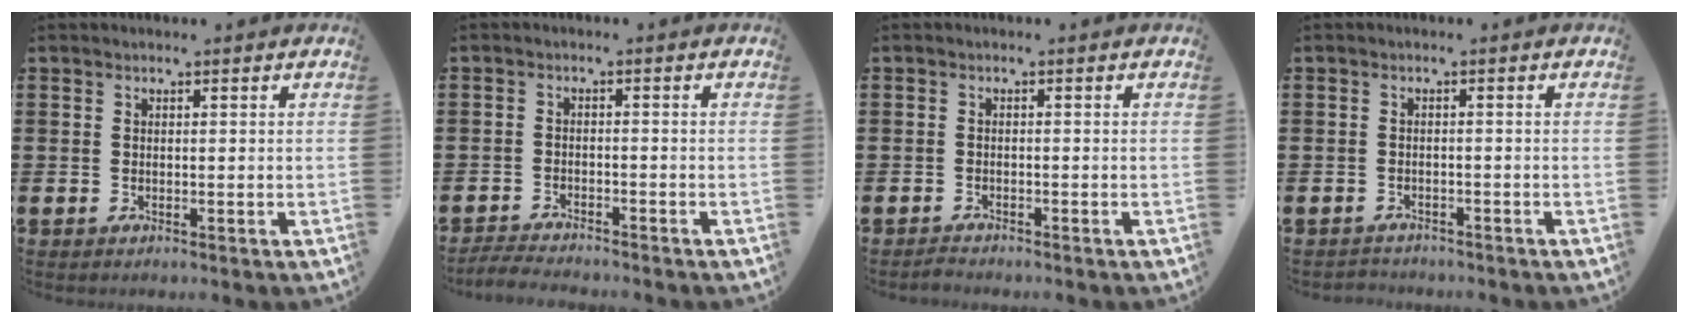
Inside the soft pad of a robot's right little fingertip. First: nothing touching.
{"total": 2.3, "force": [-2.3, 0.0, 0.2], "torque": [-0.004, 0.005, -0.049]}
{"total": 0.9, "force": [-0.9, 0.2, 0.1], "torque": [-0.005, 0.000, -0.018]}
{"total": 1.1, "force": [-1.0, 0.2, -0.1], "torque": [-0.002, 0.002, -0.023]}